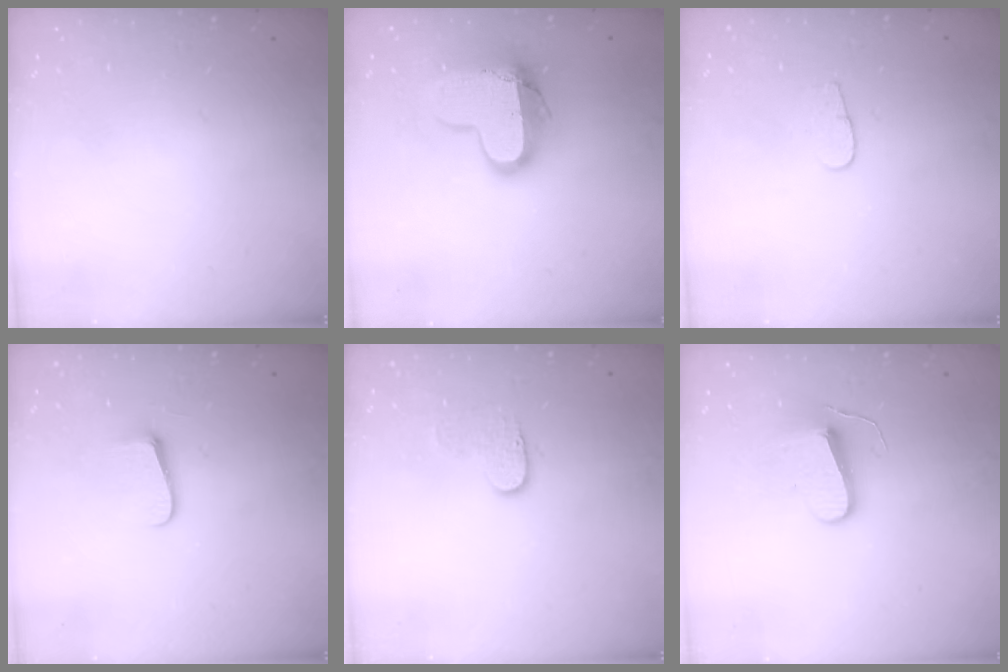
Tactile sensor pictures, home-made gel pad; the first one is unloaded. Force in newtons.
{"total": 14.2, "press": 14.1, "slide": 1.1}
{"total": 4.4, "press": 4.4, "slide": 0.3}
{"total": 6.0, "press": 6.0, "slide": 0.8}
{"total": 5.1, "press": 5.1, "slide": 0.5}
{"total": 9.4, "press": 9.4, "slide": 0.9}